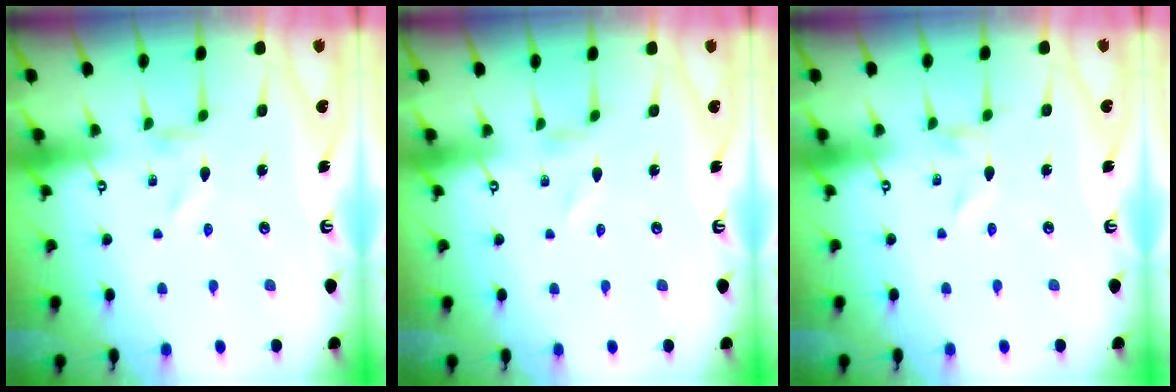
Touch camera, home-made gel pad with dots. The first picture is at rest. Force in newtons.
{"total": 0.0}
{"total": 0.0}